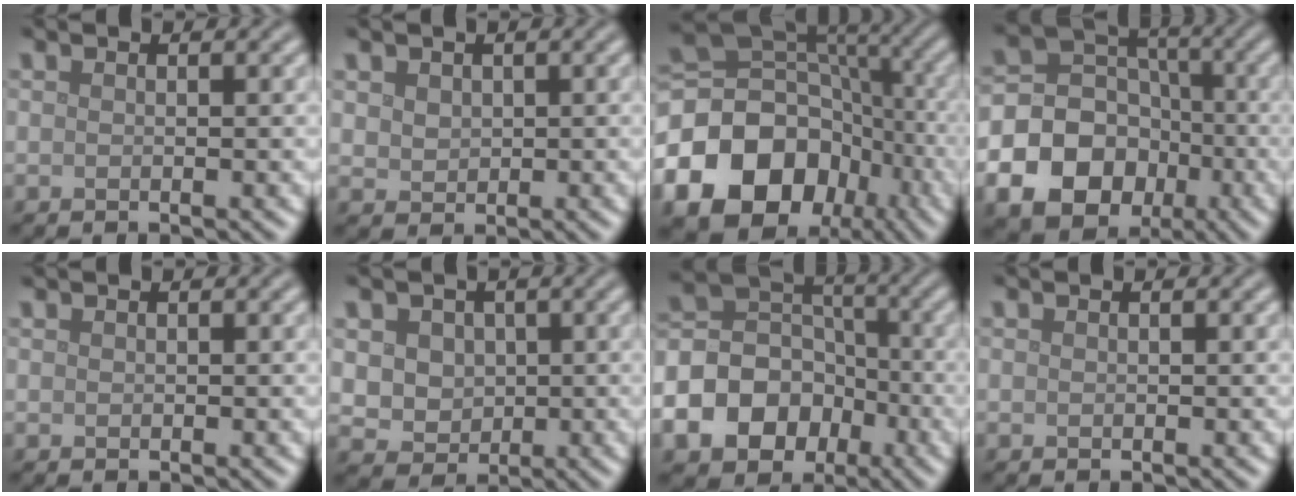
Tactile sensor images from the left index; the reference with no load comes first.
{"total": 1.7, "force": [0.7, 1.4, 0.7], "torque": [-0.014, -0.003, 0.017]}
{"total": 19.3, "force": [-7.9, 15.4, 8.4], "torque": [-0.167, -0.033, -0.140]}
{"total": 15.3, "force": [-5.6, 13.3, 5.0], "torque": [-0.118, -0.039, -0.106]}
{"total": 0.0}
{"total": 3.9, "force": [0.7, 3.4, 1.7], "torque": [-0.036, 0.001, 0.007]}
{"total": 11.9, "force": [-5.2, 9.8, 4.3], "torque": [-0.104, -0.016, -0.110]}
{"total": 0.0}